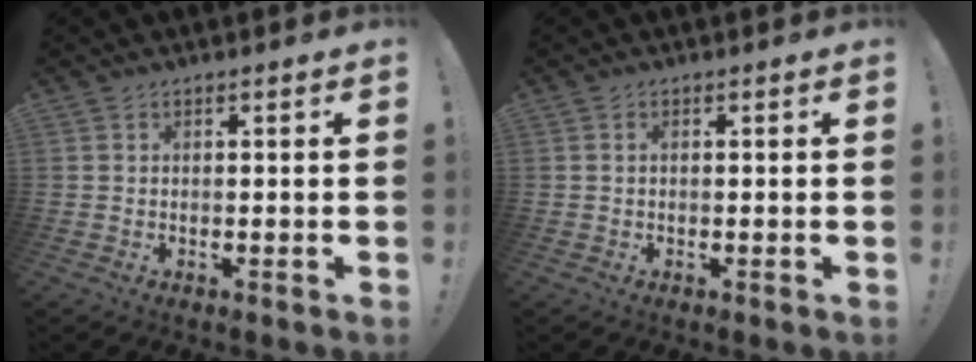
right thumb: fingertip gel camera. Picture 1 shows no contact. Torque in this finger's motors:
{"motor_torque": [0.10, -0.20, -0.17, 0.08, 0.01]}